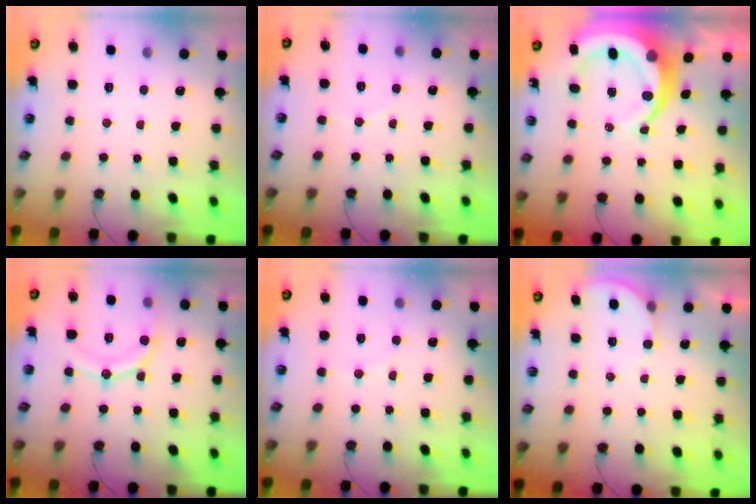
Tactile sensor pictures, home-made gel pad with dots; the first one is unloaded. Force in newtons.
{"total": 4.4, "press": 4.3, "slide": 0.5}
{"total": 12.3, "press": 12.2, "slide": 1.5}
{"total": 12.1, "press": 12.0, "slide": 1.5}
{"total": 5.5, "press": 5.3, "slide": 1.6}
{"total": 2.7, "press": 2.7, "slide": 0.1}